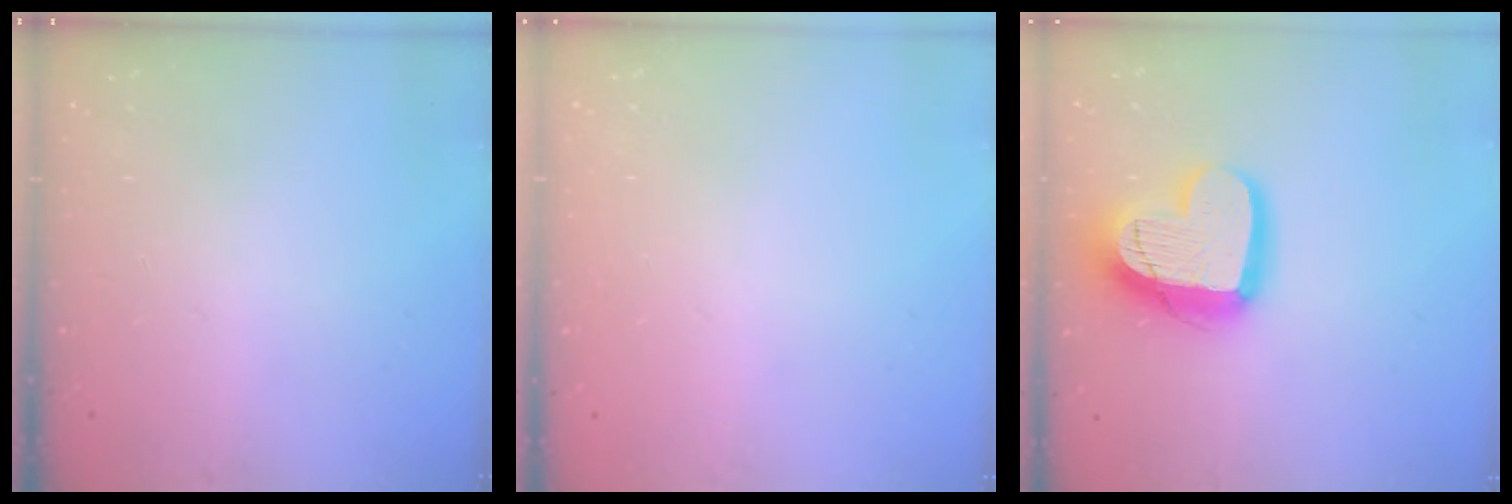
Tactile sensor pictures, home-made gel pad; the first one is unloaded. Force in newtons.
{"total": 0.0}
{"total": 17.4, "press": 17.4, "slide": 1.4}